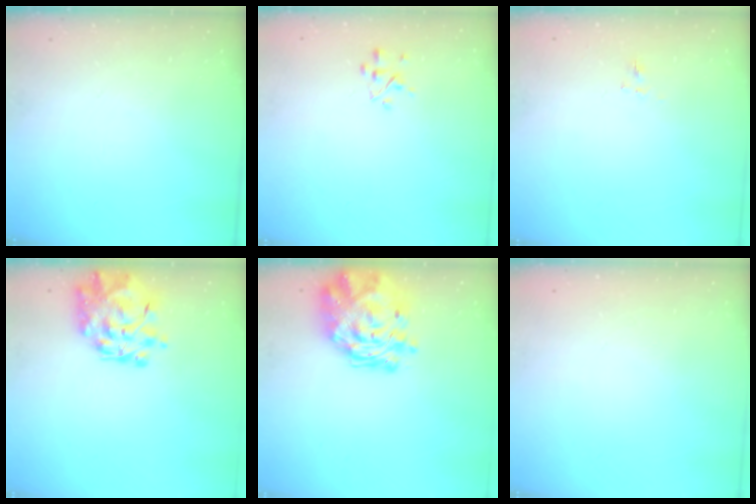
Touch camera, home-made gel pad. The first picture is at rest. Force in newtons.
{"total": 2.3, "press": 2.3, "slide": 0.6}
{"total": 1.0, "press": 0.8, "slide": 0.6}
{"total": 8.7, "press": 8.2, "slide": 3.0}
{"total": 14.4, "press": 13.5, "slide": 5.1}
{"total": 1.6, "press": 1.6, "slide": 0.2}